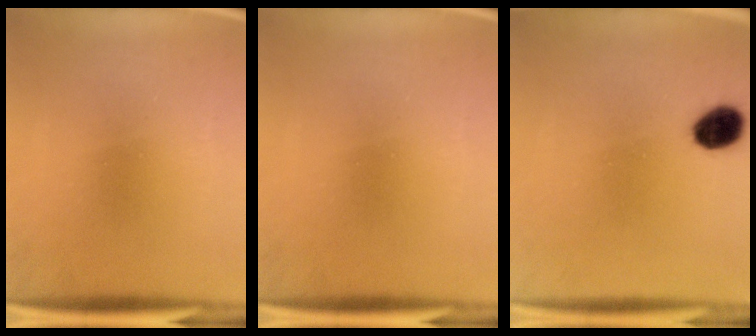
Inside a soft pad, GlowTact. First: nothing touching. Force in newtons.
{"total": 0.0}
{"total": 6.5}